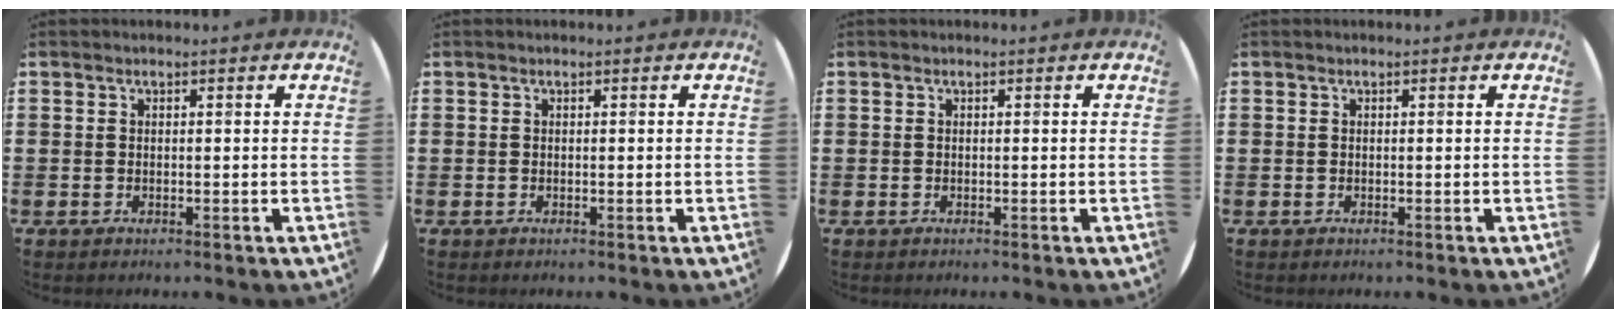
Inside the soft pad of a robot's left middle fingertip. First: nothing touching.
{"total": 0.0}
{"total": 0.0}
{"total": 0.0}